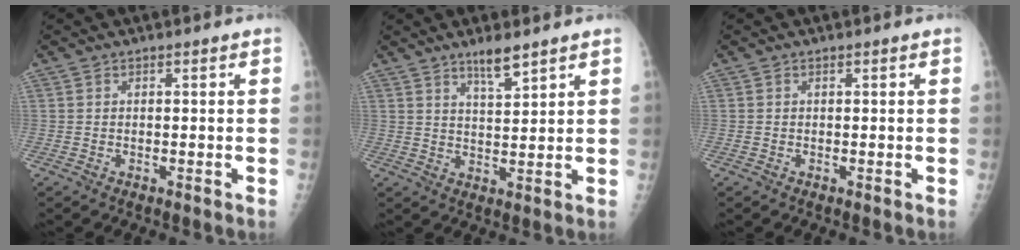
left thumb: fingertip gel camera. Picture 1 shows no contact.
{"total": 4.7, "force": [3.6, 0.6, 3.0], "torque": [-0.046, -0.027, 0.064]}
{"total": 0.0}